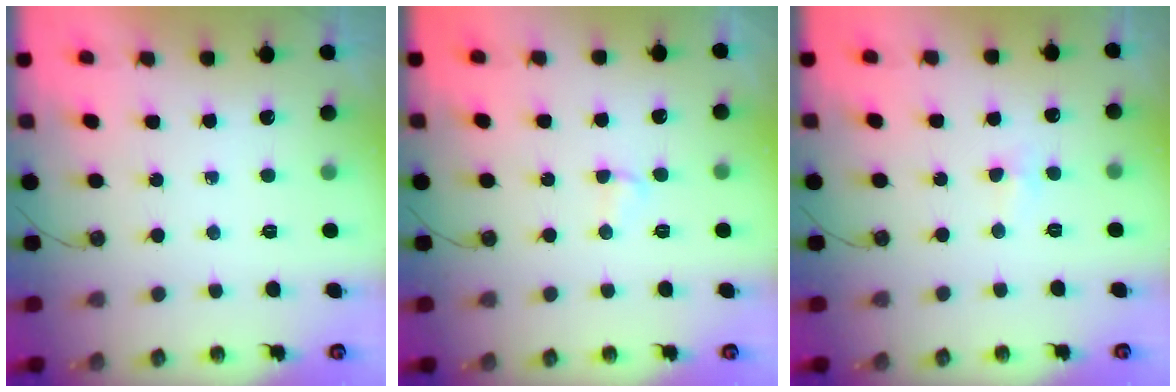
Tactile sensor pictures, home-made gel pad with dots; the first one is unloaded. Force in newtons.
{"total": 2.5, "press": 2.4, "slide": 0.7}
{"total": 3.3, "press": 3.2, "slide": 0.6}